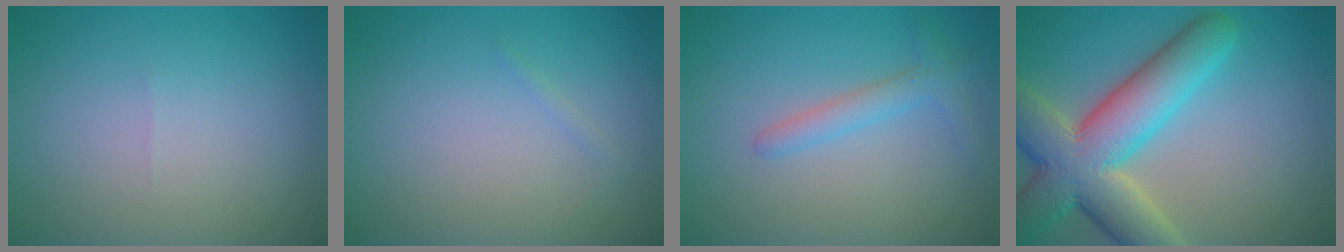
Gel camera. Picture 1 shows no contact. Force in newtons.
{"total": 0.5, "press": 0.5, "slide": 0.0}
{"total": 2.1, "press": 2.1, "slide": 0.0}
{"total": 10.3, "press": 10.3, "slide": 0.7}